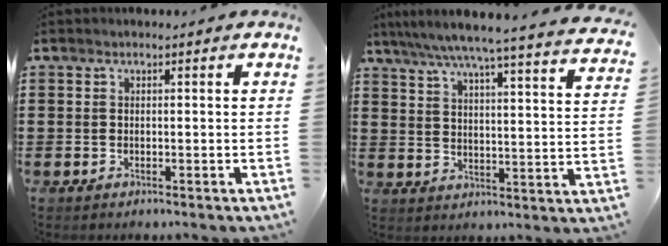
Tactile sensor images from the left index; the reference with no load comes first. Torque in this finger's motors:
{"motor_torque": [2.14, 0.00, 0.47, 0.21]}